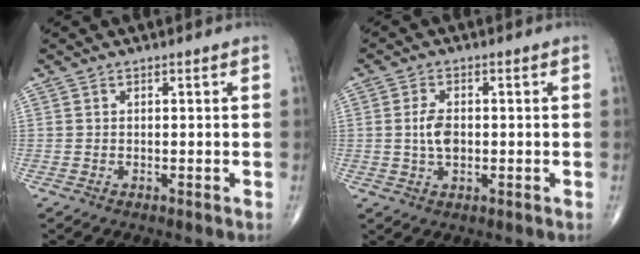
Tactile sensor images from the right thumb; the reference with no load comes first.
{"total": 4.5, "force": [-0.1, 2.5, 3.7], "torque": [-0.069, 0.001, -0.004]}